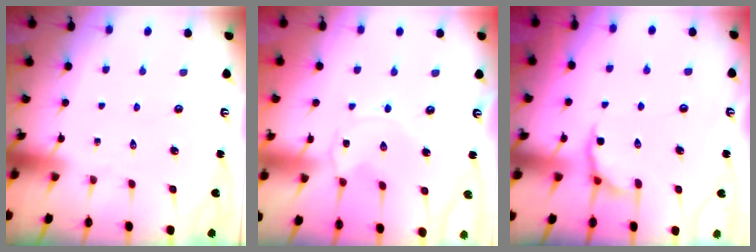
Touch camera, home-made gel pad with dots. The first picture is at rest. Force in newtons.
{"total": 0.0}
{"total": 3.6, "press": 2.9, "slide": 2.2}